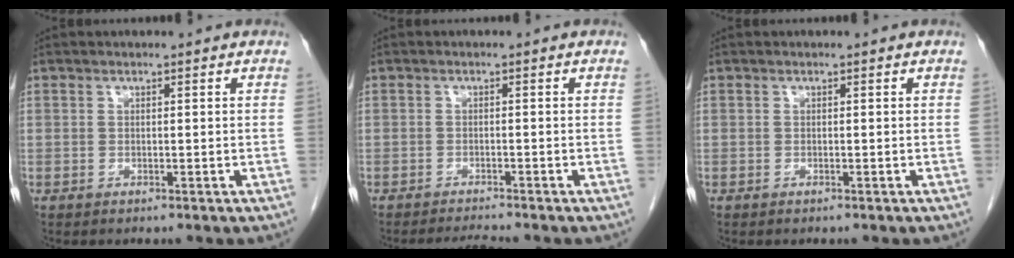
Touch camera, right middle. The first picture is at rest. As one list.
[{"total": 2.2, "force": [-2.0, -0.9, 0.1], "torque": [-0.011, -0.016, -0.033]}, {"total": 0.0}]